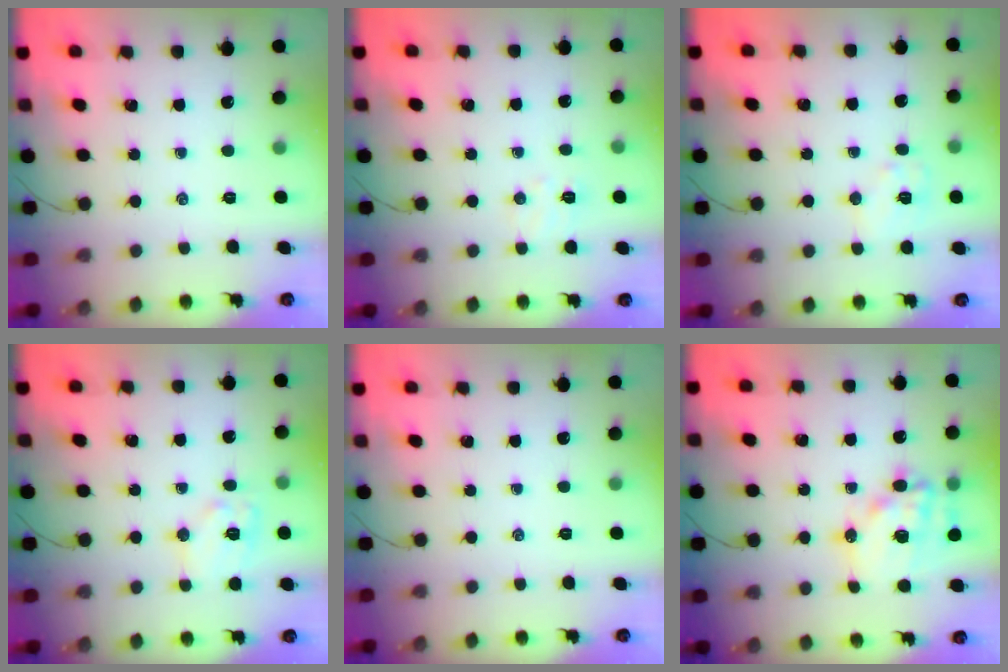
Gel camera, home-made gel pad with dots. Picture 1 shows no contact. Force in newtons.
{"total": 4.2, "press": 4.1, "slide": 1.0}
{"total": 7.4, "press": 7.3, "slide": 1.2}
{"total": 10.6, "press": 10.6, "slide": 0.6}
{"total": 0.0}
{"total": 14.7, "press": 14.3, "slide": 3.3}